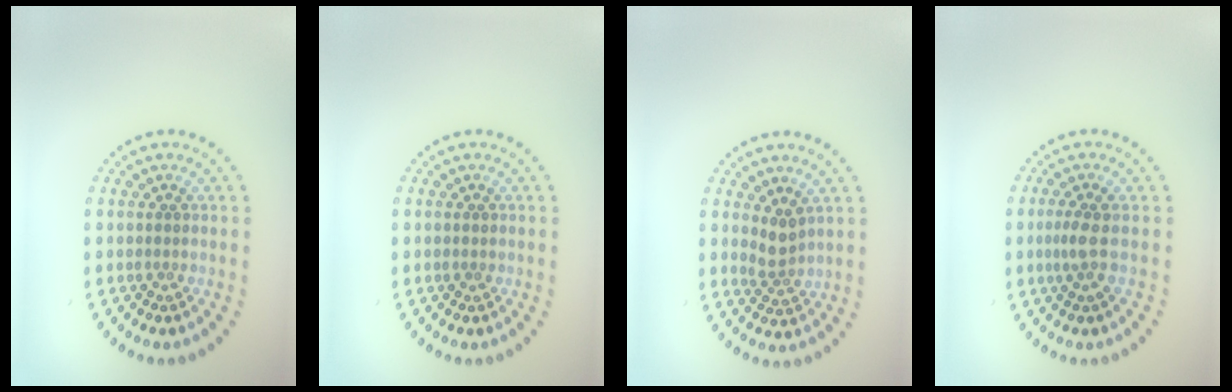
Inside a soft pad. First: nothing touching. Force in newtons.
{"total": 0.6, "press": 0.6, "slide": 0.1}
{"total": 2.1, "press": 1.6, "slide": 1.3}
{"total": 1.9, "press": 1.4, "slide": 1.3}